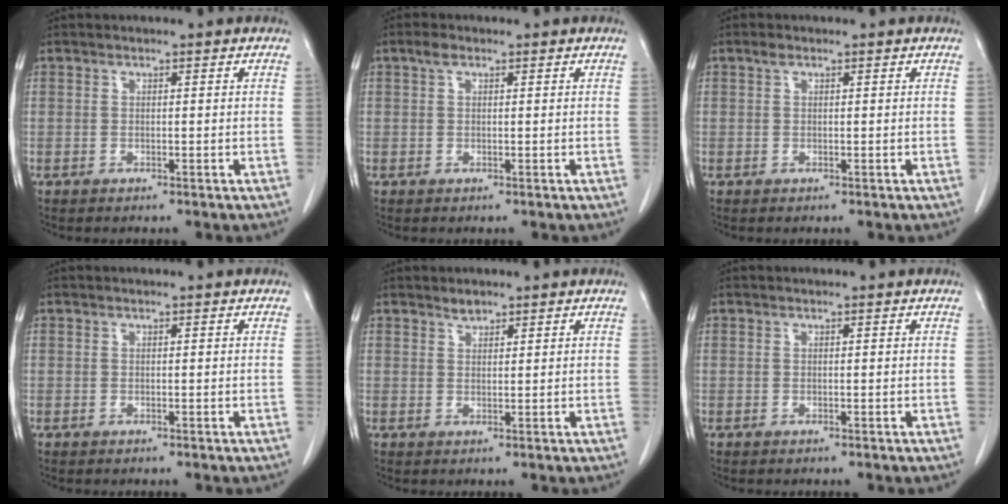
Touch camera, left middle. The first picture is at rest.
{"total": 1.3, "force": [0.7, 0.7, 0.8], "torque": [-0.016, 0.010, 0.012]}
{"total": 0.7, "force": [0.5, 0.4, 0.4], "torque": [-0.007, 0.006, 0.007]}
{"total": 0.0}
{"total": 1.3, "force": [1.1, 0.5, 0.3], "torque": [-0.006, -0.003, 0.019]}
{"total": 0.0}